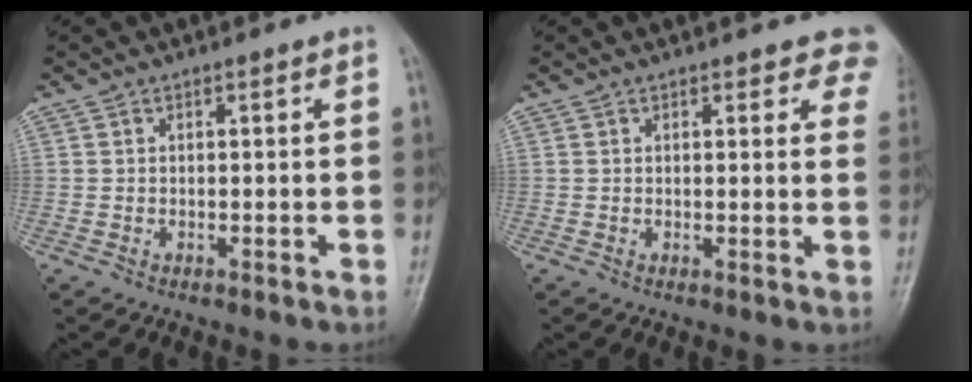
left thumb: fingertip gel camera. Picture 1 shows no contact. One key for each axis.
{"total": 6.3, "fx": 4.9, "fy": 2.5, "fz": 3.1, "tx": 0.004, "ty": -0.015, "tz": 0.041}